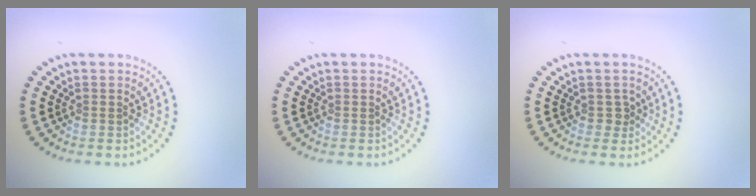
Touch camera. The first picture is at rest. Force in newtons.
{"total": 0.0}
{"total": 1.1, "press": 0.9, "slide": 0.5}